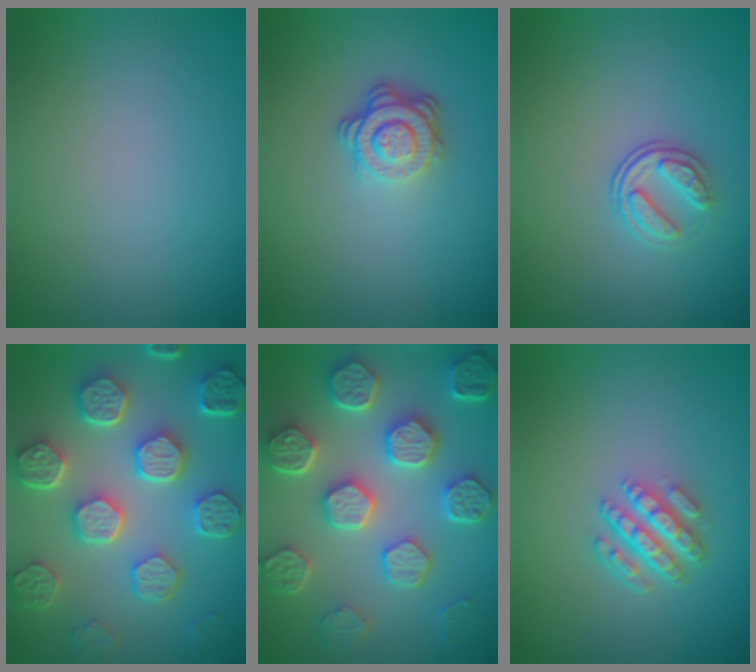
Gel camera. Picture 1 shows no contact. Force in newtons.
{"total": 3.7, "press": 2.7, "slide": 2.5}
{"total": 2.3, "press": 1.7, "slide": 1.6}
{"total": 8.3, "press": 6.2, "slide": 5.6}
{"total": 8.0, "press": 6.4, "slide": 4.7}
{"total": 4.3, "press": 3.1, "slide": 2.9}